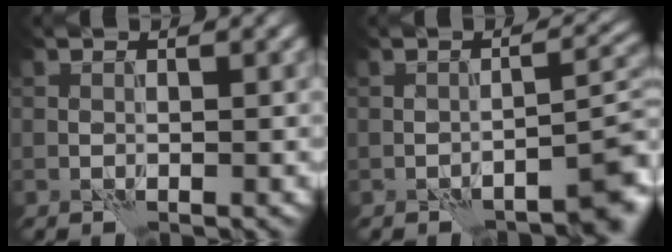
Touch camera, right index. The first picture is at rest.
{"total": 3.6, "force": [-2.4, 0.7, 2.7], "torque": [-0.031, 0.016, -0.035]}